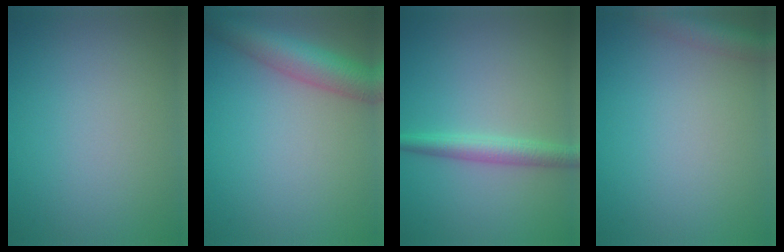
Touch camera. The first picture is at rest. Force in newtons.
{"total": 5.7, "press": 5.7, "slide": 0.2}
{"total": 2.6, "press": 2.6, "slide": 0.0}
{"total": 3.3, "press": 3.3, "slide": 0.2}